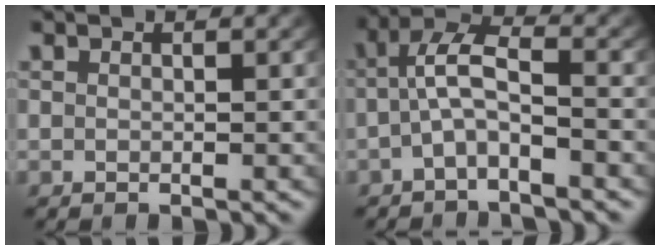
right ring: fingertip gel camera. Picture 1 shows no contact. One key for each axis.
{"total": 4.4, "fx": -0.9, "fy": 2.1, "fz": 3.7, "tx": -0.070, "ty": -0.006, "tz": -0.017}